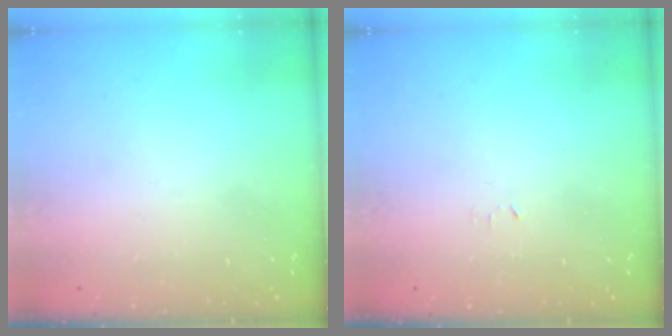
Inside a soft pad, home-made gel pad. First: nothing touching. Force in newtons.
{"total": 2.4, "press": 2.4, "slide": 0.4}